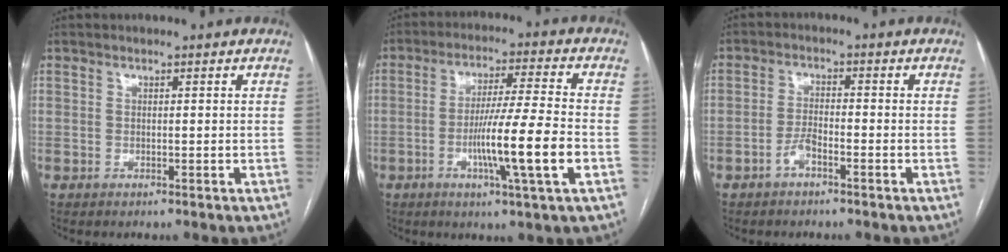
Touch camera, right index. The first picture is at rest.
{"total": 11.8, "force": [-3.4, -0.9, 11.2], "torque": [-0.200, -0.010, -0.062]}
{"total": 2.7, "force": [-1.6, 0.7, 2.0], "torque": [-0.037, 0.006, -0.032]}